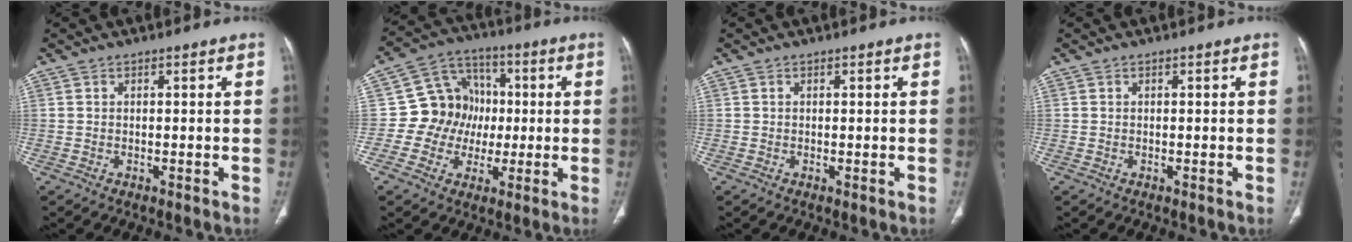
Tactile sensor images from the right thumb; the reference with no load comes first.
{"total": 11.5, "force": [-0.3, 10.6, 4.6], "torque": [-0.024, 0.025, -0.012]}
{"total": 0.0}
{"total": 0.0}